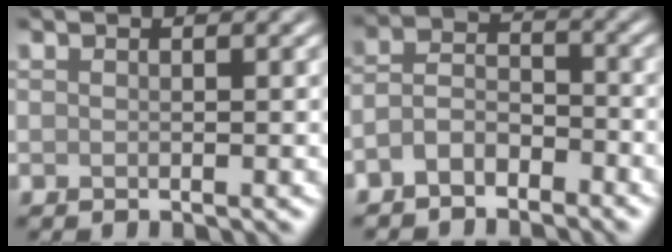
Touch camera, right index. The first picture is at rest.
{"total": 3.4, "force": [-2.3, 1.9, 1.7], "torque": [-0.034, 0.006, -0.054]}